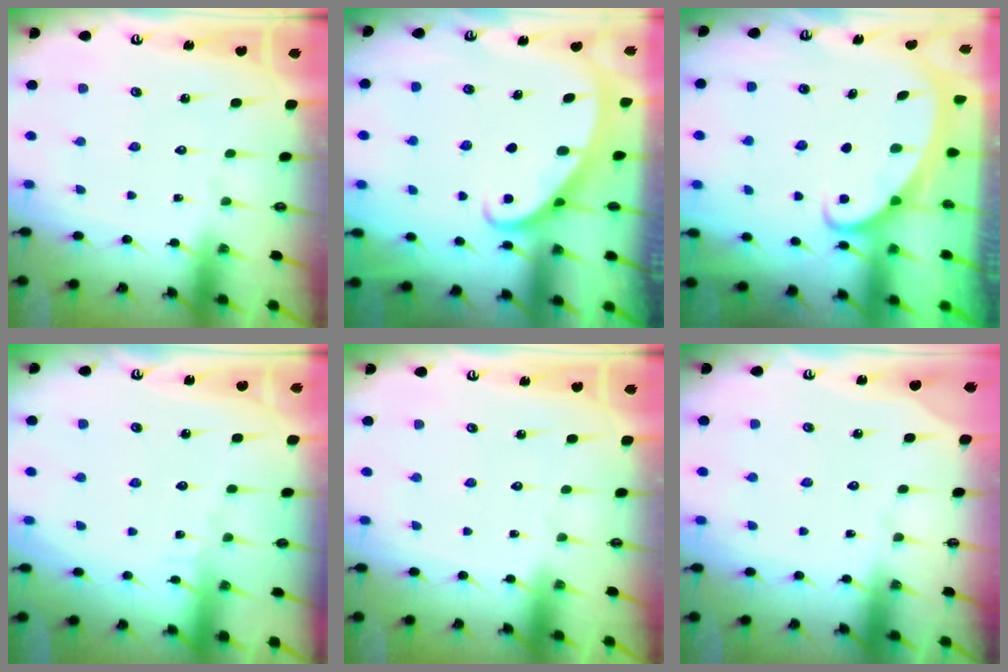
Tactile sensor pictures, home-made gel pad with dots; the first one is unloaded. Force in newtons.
{"total": 2.4, "press": 2.4, "slide": 0.2}
{"total": 2.1, "press": 2.1, "slide": 0.3}
{"total": 3.9, "press": 3.9, "slide": 0.4}
{"total": 0.0}
{"total": 0.0}